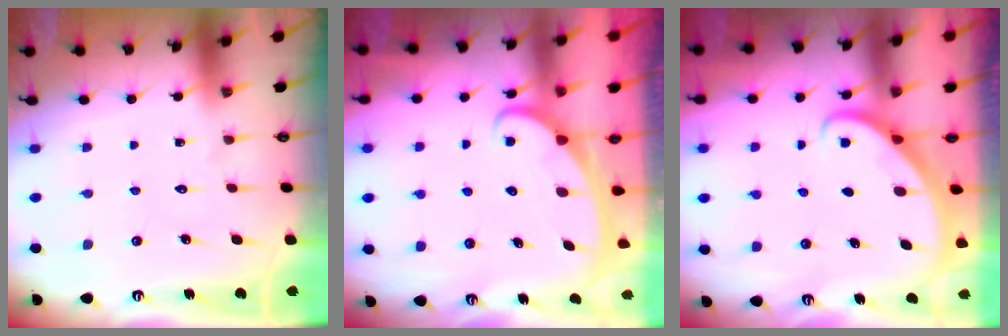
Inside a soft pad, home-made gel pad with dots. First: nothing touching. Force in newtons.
{"total": 2.5, "press": 2.5, "slide": 0.4}
{"total": 2.9, "press": 2.9, "slide": 0.2}